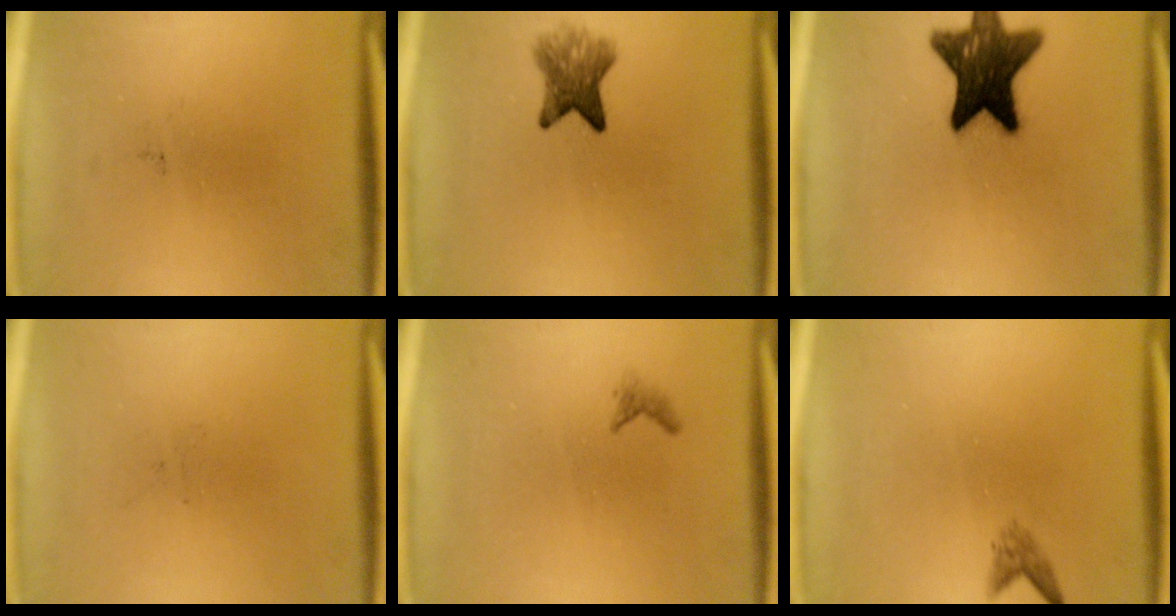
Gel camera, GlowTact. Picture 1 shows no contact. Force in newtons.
{"total": 5.0}
{"total": 14.5}
{"total": 0.0}
{"total": 0.7}
{"total": 1.3}